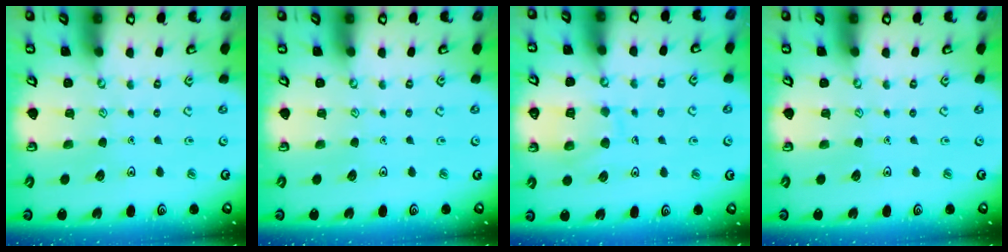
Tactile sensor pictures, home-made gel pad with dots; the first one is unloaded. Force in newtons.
{"total": 0.0}
{"total": 9.1, "press": 9.0, "slide": 0.9}
{"total": 0.0}